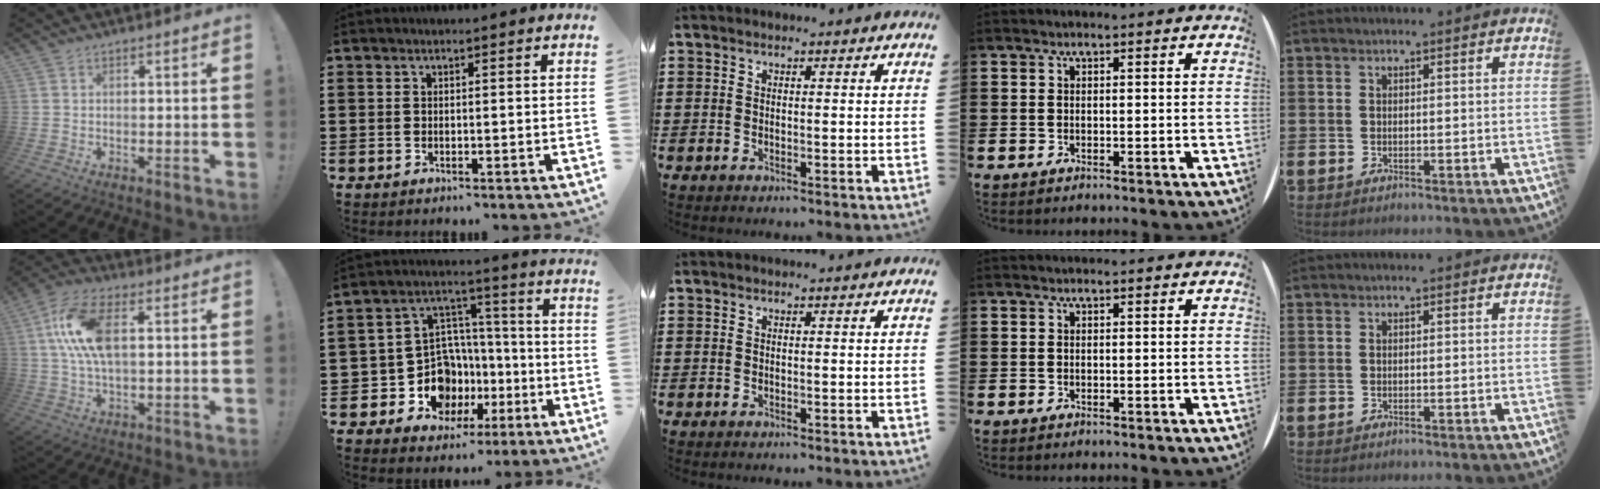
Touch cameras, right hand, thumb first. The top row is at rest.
{"thumb": {"total": 13.9, "force": [2.4, 6.7, 11.9], "torque": [-0.239, 0.000, 0.043]}, "index": {"total": 11.1, "force": [-3.1, 9.4, 5.1], "torque": [-0.145, -0.001, -0.043]}}